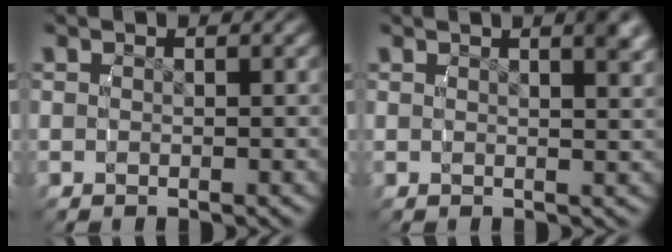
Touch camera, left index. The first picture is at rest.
{"total": 1.9, "force": [1.0, 0.0, 1.6], "torque": [-0.018, 0.002, 0.017]}